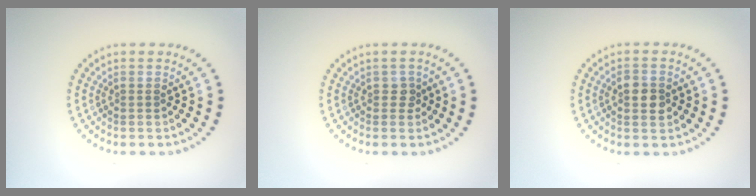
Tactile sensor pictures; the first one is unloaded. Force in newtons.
{"total": 1.0, "press": 0.9, "slide": 0.4}
{"total": 2.6, "press": 2.6, "slide": 0.1}